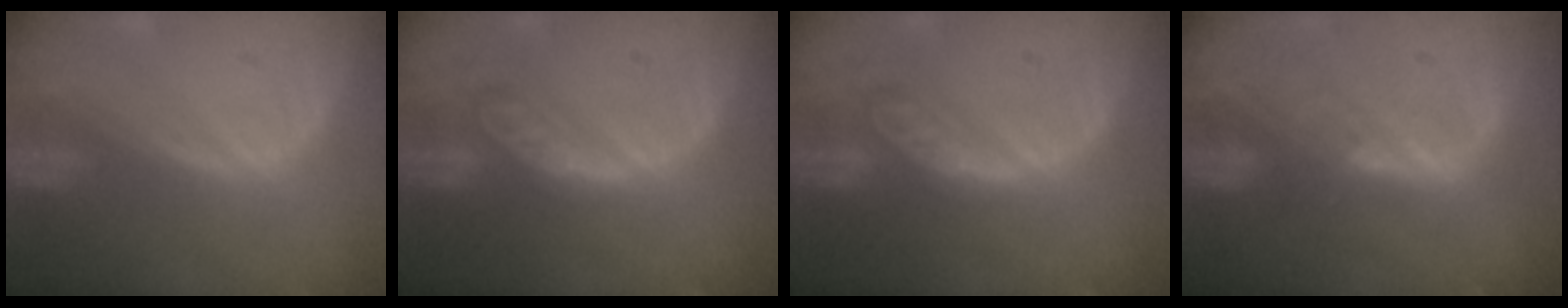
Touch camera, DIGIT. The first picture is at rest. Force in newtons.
{"total": 5.9, "press": 5.1, "slide": 2.9}
{"total": 5.9, "press": 5.1, "slide": 2.9}
{"total": 2.0, "press": 2.0, "slide": 0.3}